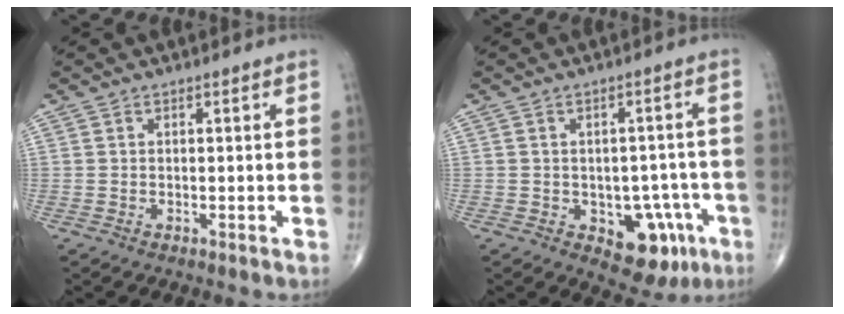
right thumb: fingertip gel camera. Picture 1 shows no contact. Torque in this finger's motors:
{"motor_torque": [-0.07, 0.19, 0.04, -0.19, 0.14]}